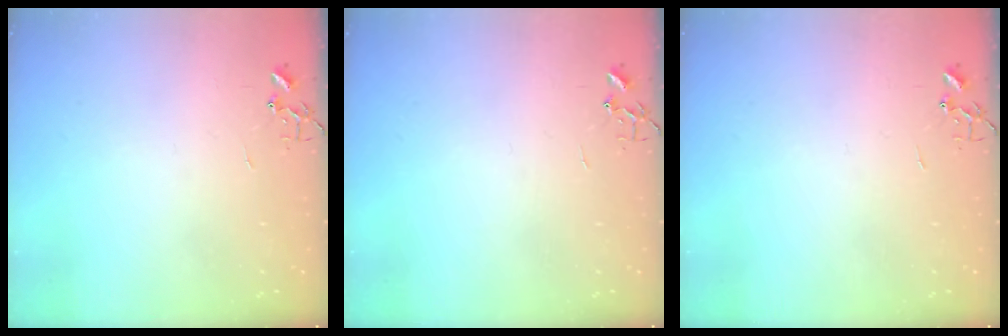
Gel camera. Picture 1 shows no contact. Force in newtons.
{"total": 0.0}
{"total": 0.0}